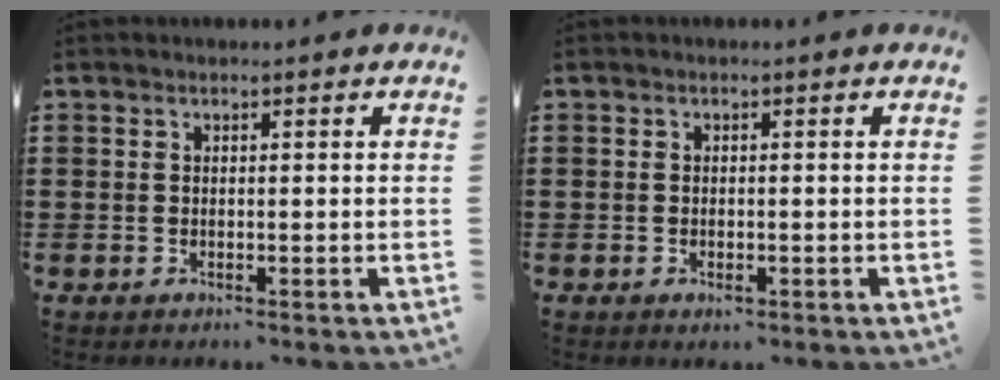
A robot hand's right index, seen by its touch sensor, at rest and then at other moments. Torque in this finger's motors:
{"motor_torque": [-0.03, 0.51, 0.05, 0.00]}